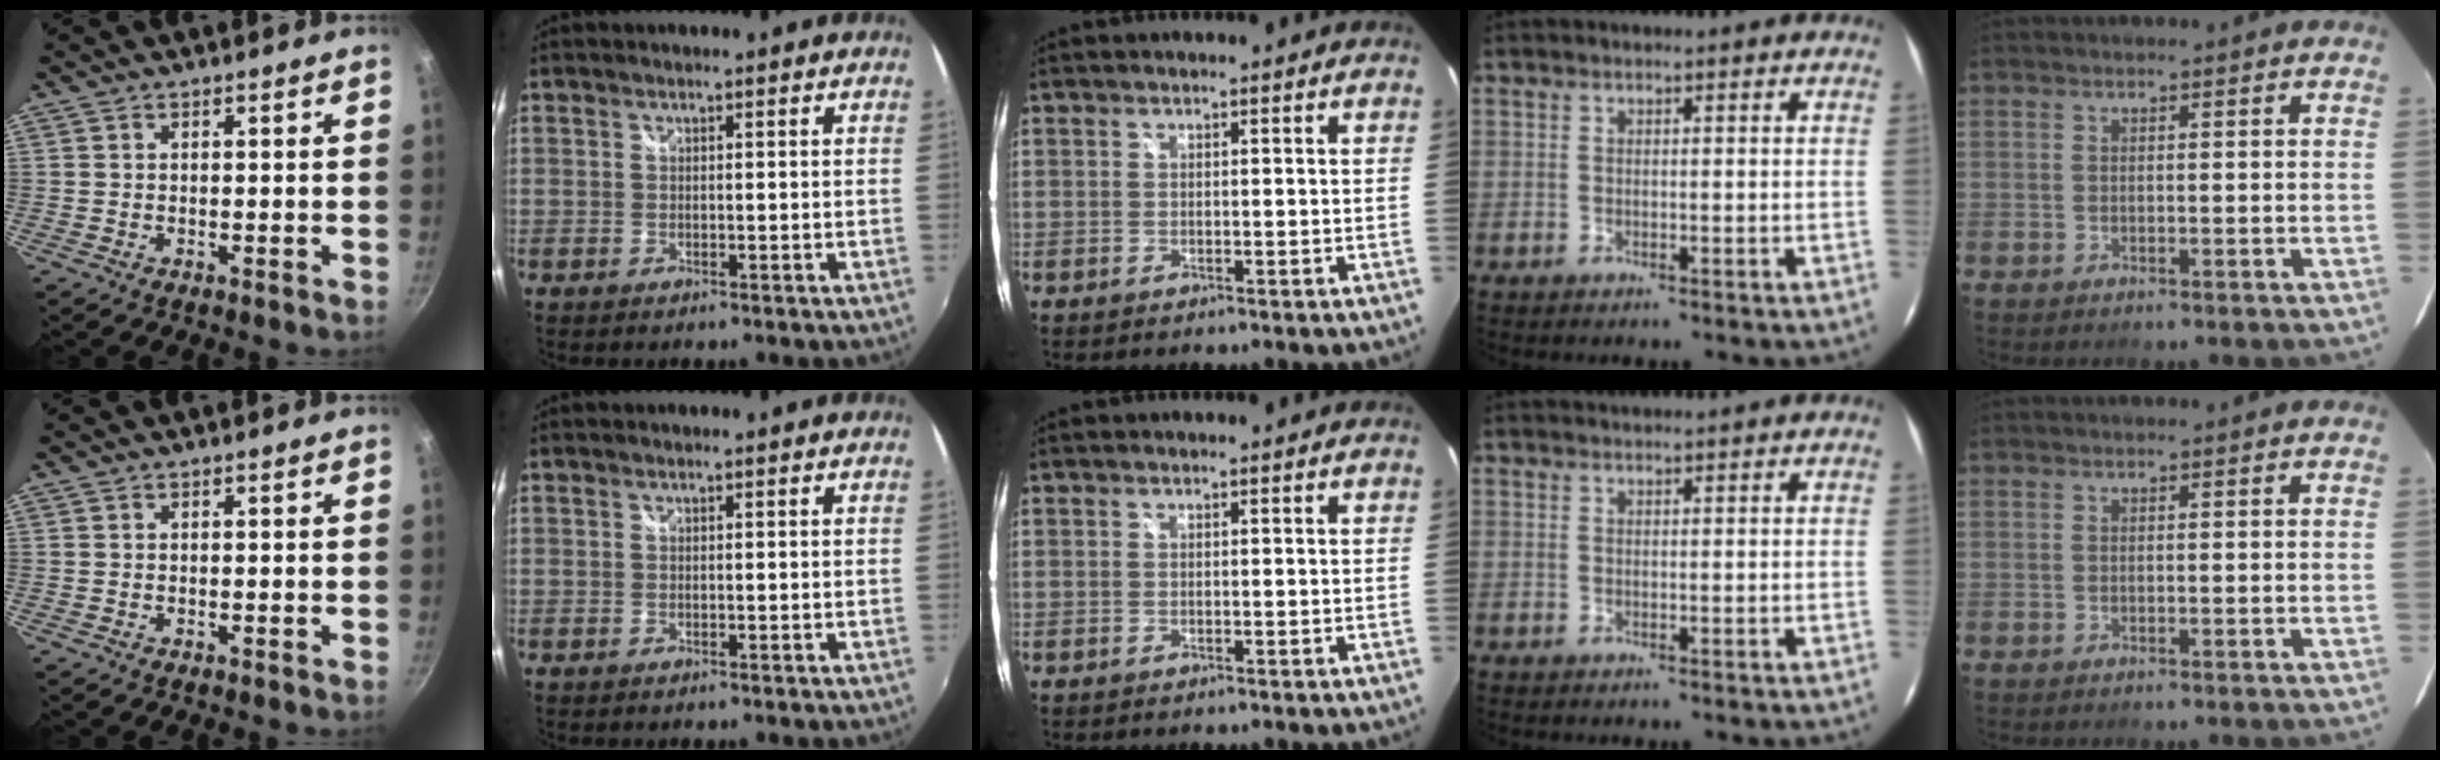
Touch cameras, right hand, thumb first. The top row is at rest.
{"ring": {"total": 1.0, "force": [1.0, -0.2, 0.2], "torque": [-0.009, -0.002, 0.017]}}